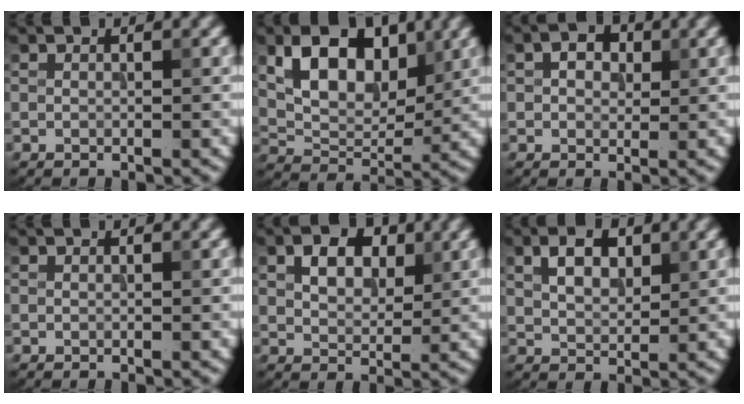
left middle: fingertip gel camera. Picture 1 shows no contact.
{"total": 7.8, "force": [3.0, 4.8, 5.3], "torque": [-0.094, -0.007, 0.051]}
{"total": 2.5, "force": [0.7, 1.7, 1.6], "torque": [-0.025, 0.002, 0.010]}
{"total": 0.0}
{"total": 4.0, "force": [1.6, 2.6, 2.7], "torque": [-0.049, 0.005, 0.023]}
{"total": 3.7, "force": [1.5, 2.2, 2.6], "torque": [-0.049, 0.005, 0.027]}